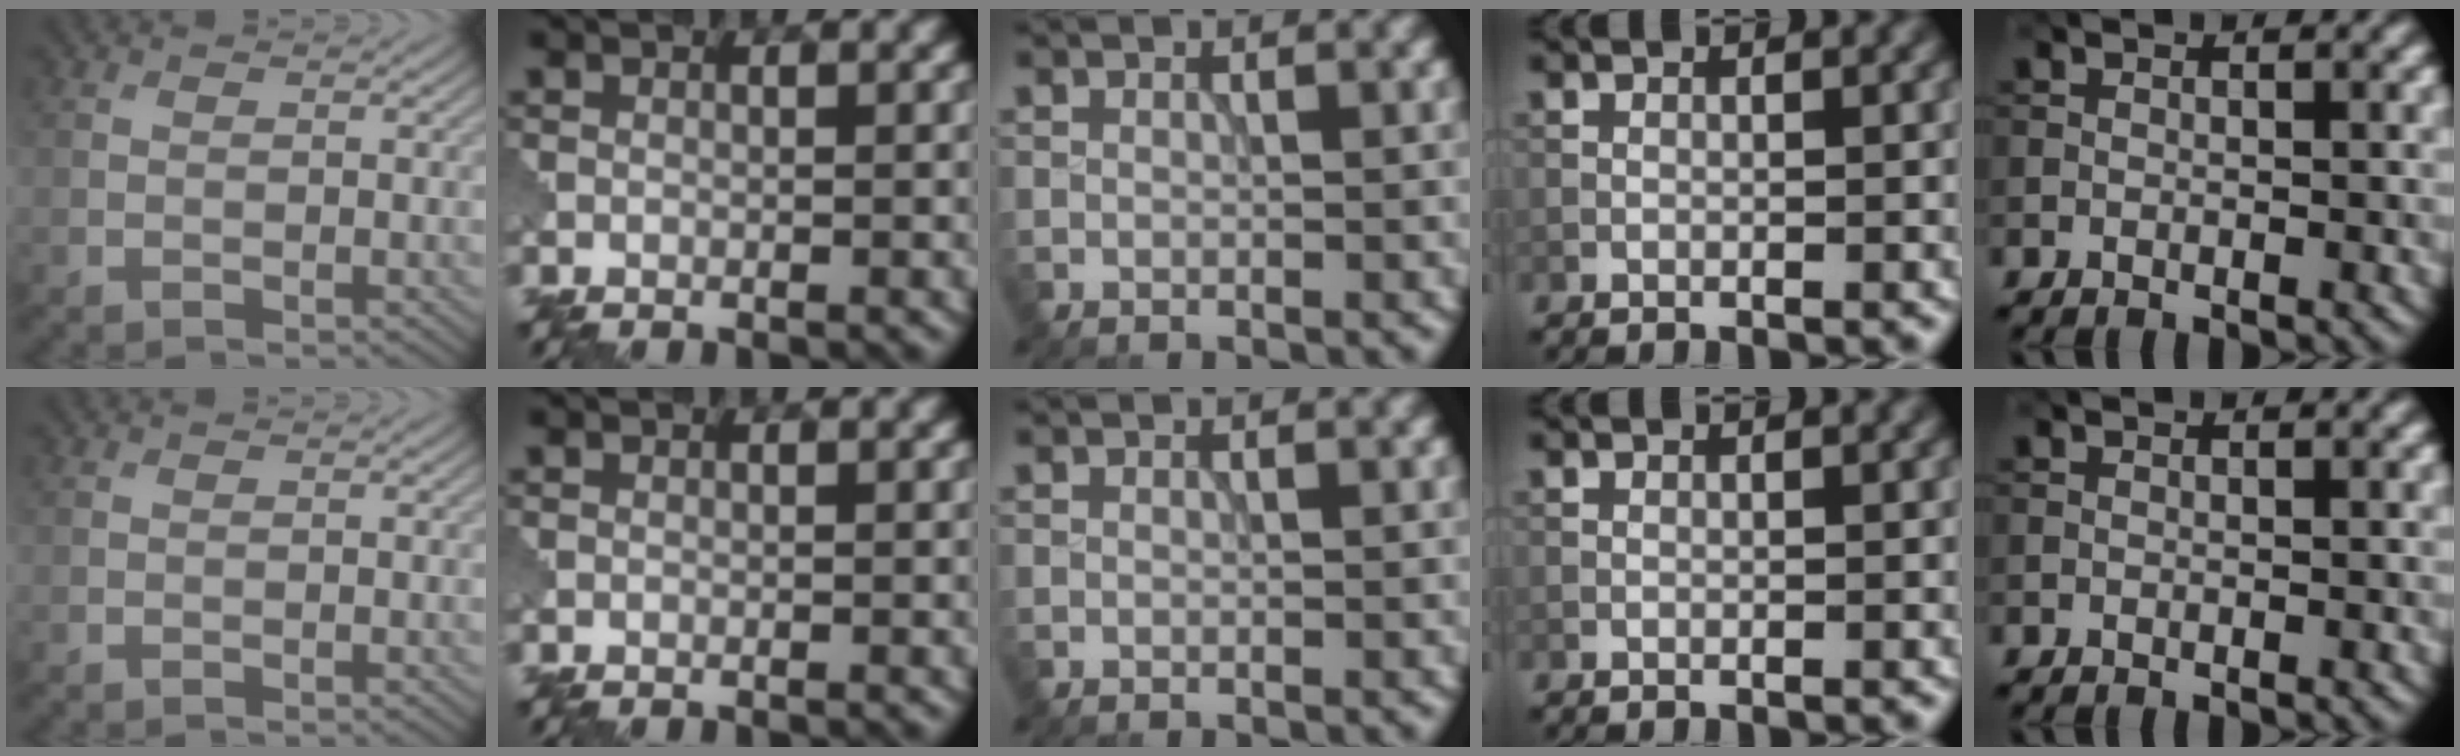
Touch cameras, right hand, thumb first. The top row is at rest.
{}